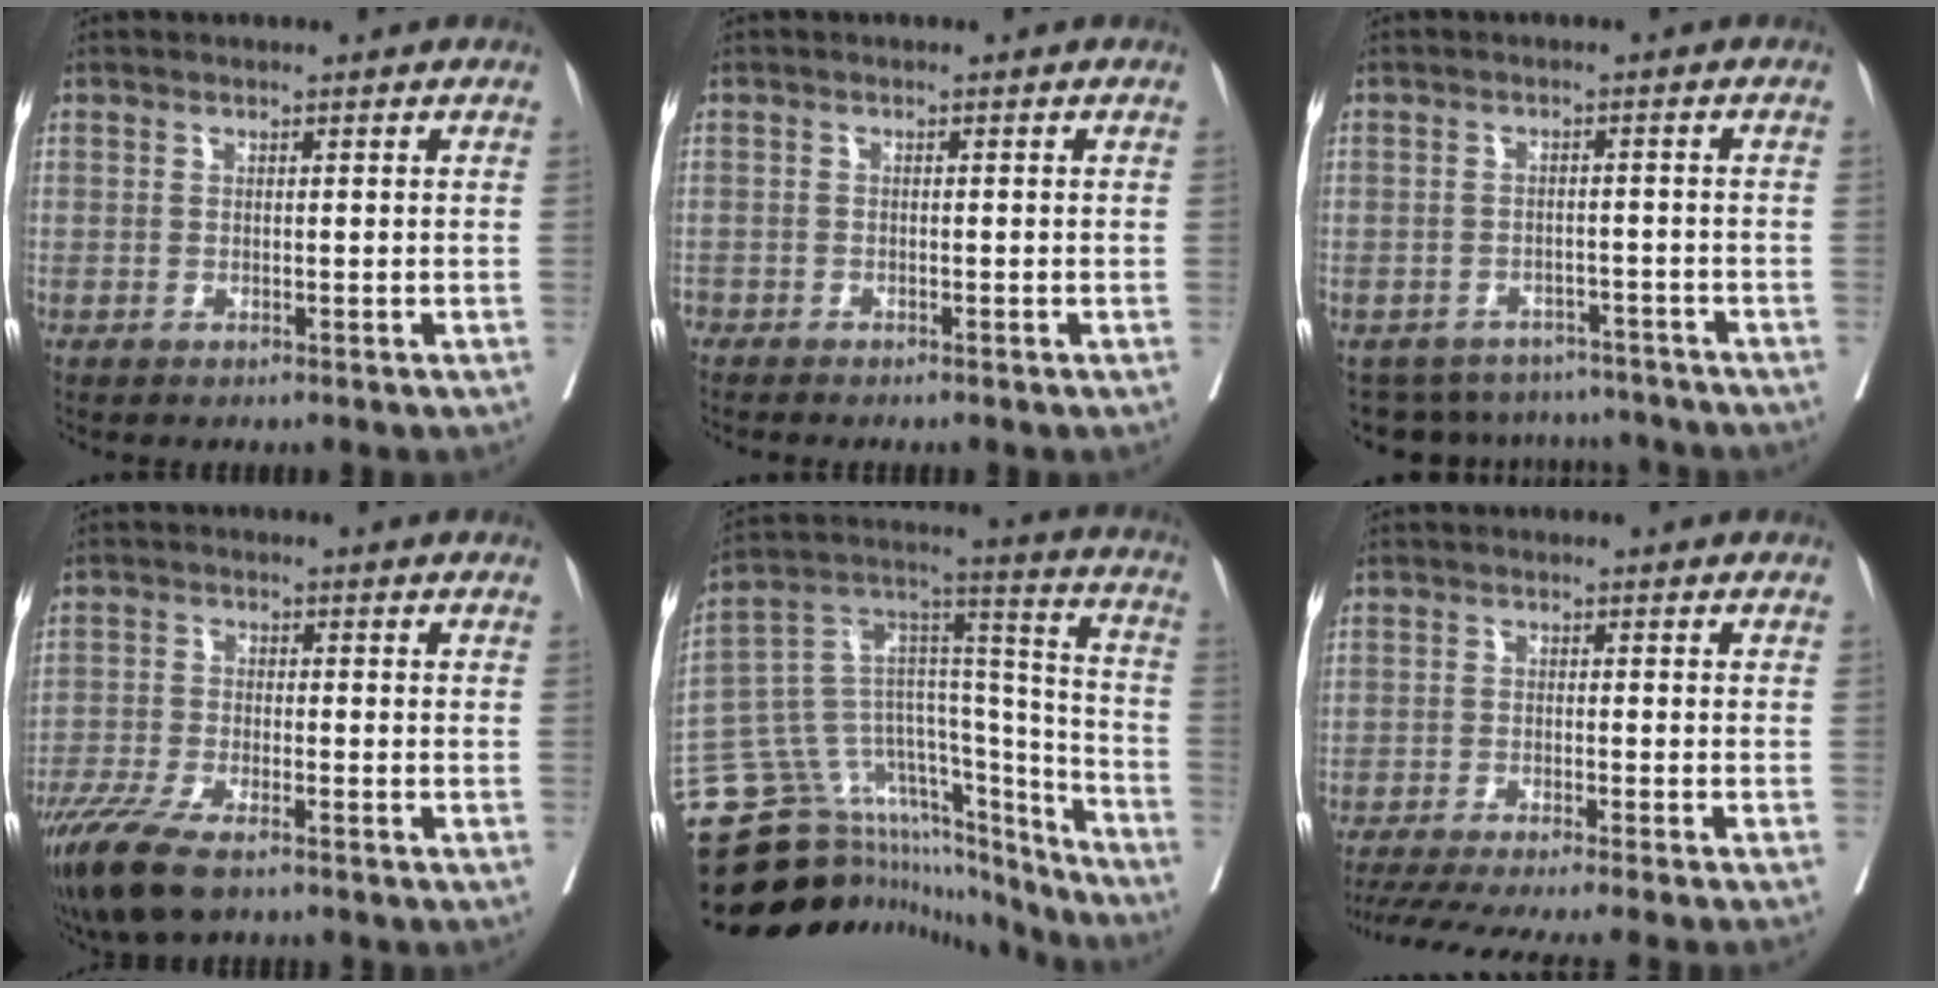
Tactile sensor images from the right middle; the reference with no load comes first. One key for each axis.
{"total": 1.7, "fx": -1.6, "fy": 0.4, "fz": 0.3, "tx": -0.005, "ty": -0.004, "tz": -0.027}
{"total": 9.9, "fx": -9.1, "fy": 3.7, "fz": 0.5, "tx": -0.005, "ty": 0.017, "tz": -0.112}
{"total": 9.4, "fx": -6.9, "fy": 2.4, "fz": 6.0, "tx": -0.110, "ty": -0.021, "tz": -0.118}
{"total": 28.4, "fx": -24.2, "fy": 11.1, "fz": 10.0, "tx": -0.159, "ty": 0.075, "tz": -0.354}
{"total": 14.6, "fx": -12.9, "fy": -1.3, "fz": 6.8, "tx": -0.092, "ty": -0.037, "tz": -0.192}